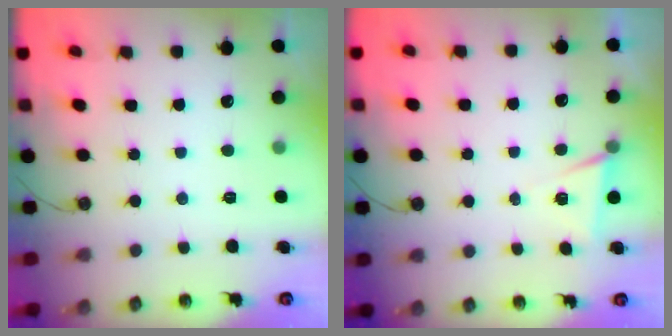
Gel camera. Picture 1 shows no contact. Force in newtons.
{"total": 5.0, "press": 2.4, "slide": 4.3}